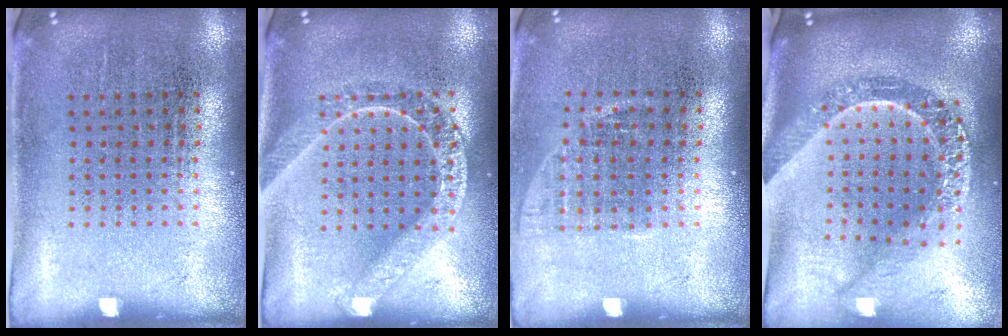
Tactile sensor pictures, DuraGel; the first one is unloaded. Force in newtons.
{"total": 1.6, "press": 1.5, "slide": 0.4}
{"total": 1.0, "press": 0.9, "slide": 0.4}
{"total": 2.8, "press": 2.2, "slide": 1.7}